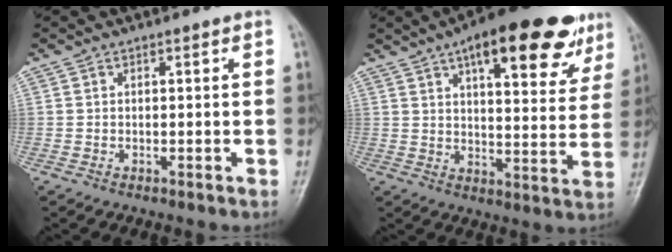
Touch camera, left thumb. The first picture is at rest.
{"total": 21.3, "force": [12.1, 7.6, 15.8], "torque": [-0.183, -0.023, 0.168]}